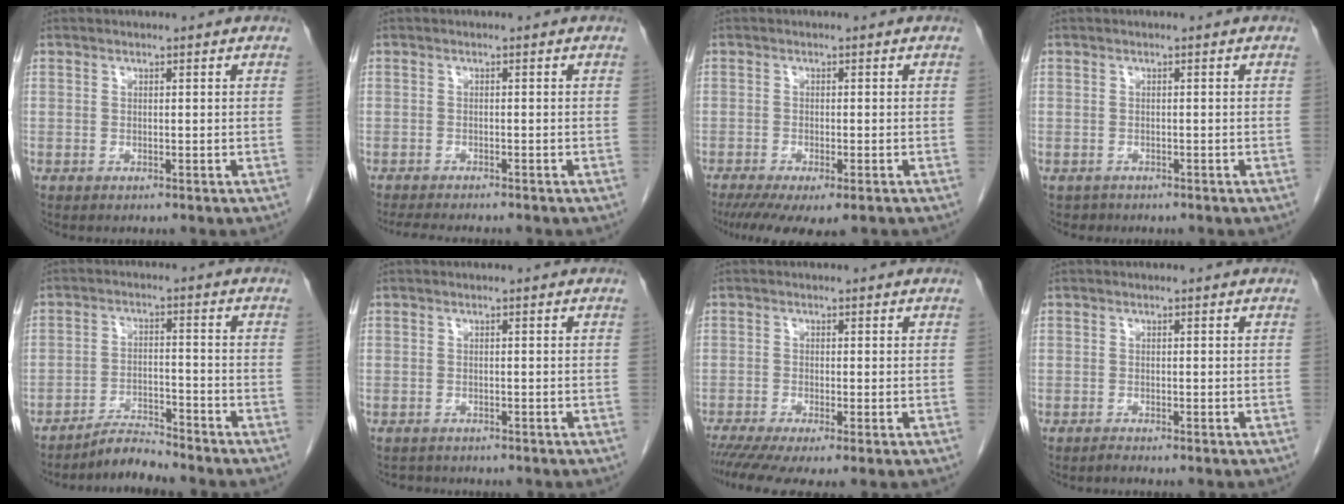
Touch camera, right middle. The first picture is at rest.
{"total": 6.0, "force": [-5.4, 0.7, 2.6], "torque": [-0.039, -0.015, -0.081]}
{"total": 9.7, "force": [-7.1, 2.4, 6.1], "torque": [-0.096, -0.021, -0.108]}
{"total": 1.1, "force": [-0.9, 0.6, -0.2], "torque": [-0.005, 0.002, -0.016]}
{"total": 4.3, "force": [-4.3, -0.3, 0.2], "torque": [0.000, -0.010, -0.077]}
{"total": 1.6, "force": [-1.5, 0.5, -0.1], "torque": [-0.007, -0.006, -0.024]}
{"total": 6.9, "force": [-4.7, 1.0, 5.0], "torque": [-0.079, -0.015, -0.083]}
{"total": 0.5, "force": [-0.5, -0.1, 0.1], "torque": [-0.001, -0.001, -0.011]}